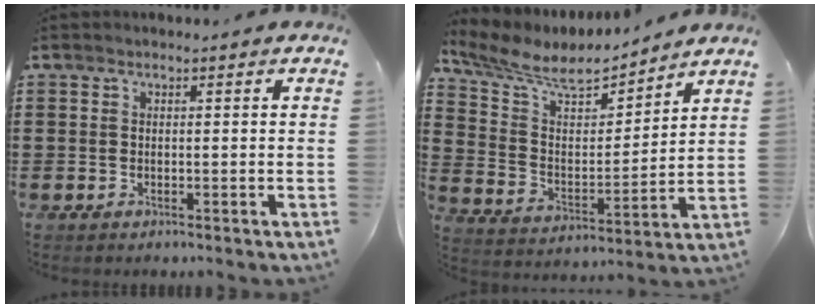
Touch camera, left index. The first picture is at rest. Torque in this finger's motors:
{"motor_torque": [-0.34, -0.82, 0.15, 0.02]}